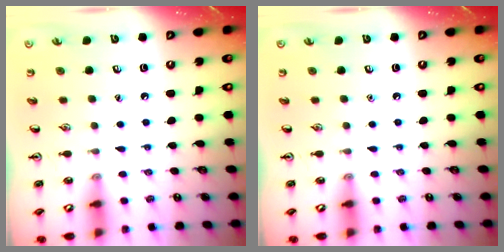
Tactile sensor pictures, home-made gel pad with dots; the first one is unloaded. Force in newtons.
{"total": 0.0}